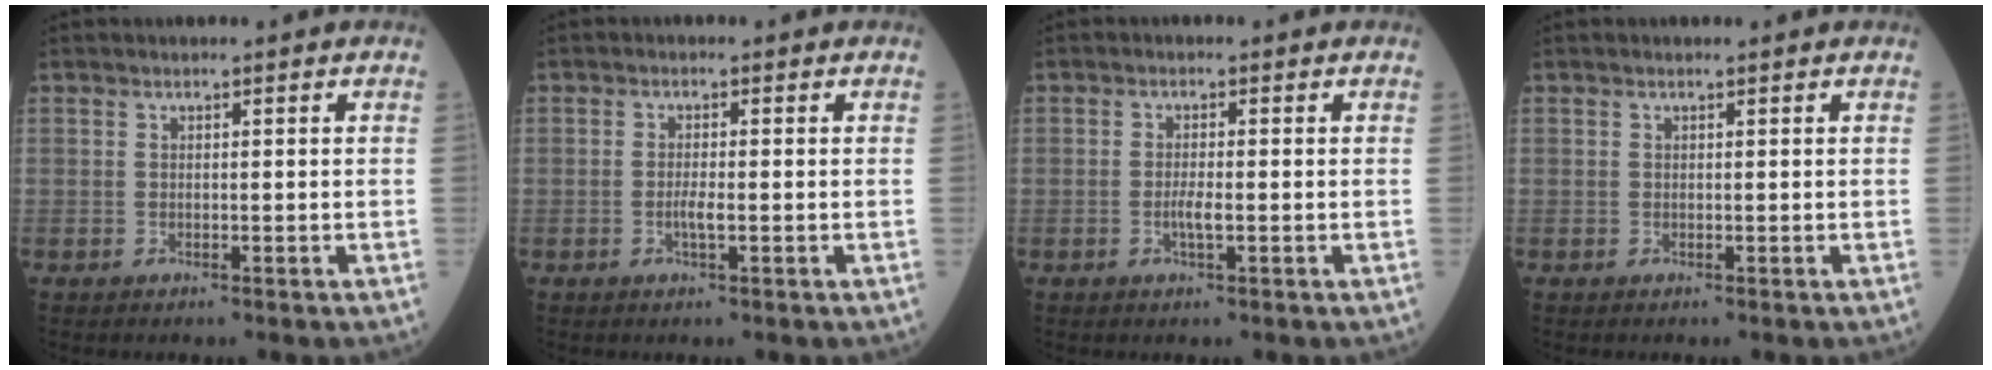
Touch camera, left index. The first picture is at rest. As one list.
[{"total": 1.8, "force": [-0.5, 0.3, 1.7], "torque": [-0.034, 0.000, -0.009]}, {"total": 2.0, "force": [-0.5, 0.3, 1.9], "torque": [-0.038, 0.000, -0.010]}, {"total": 0.0}]